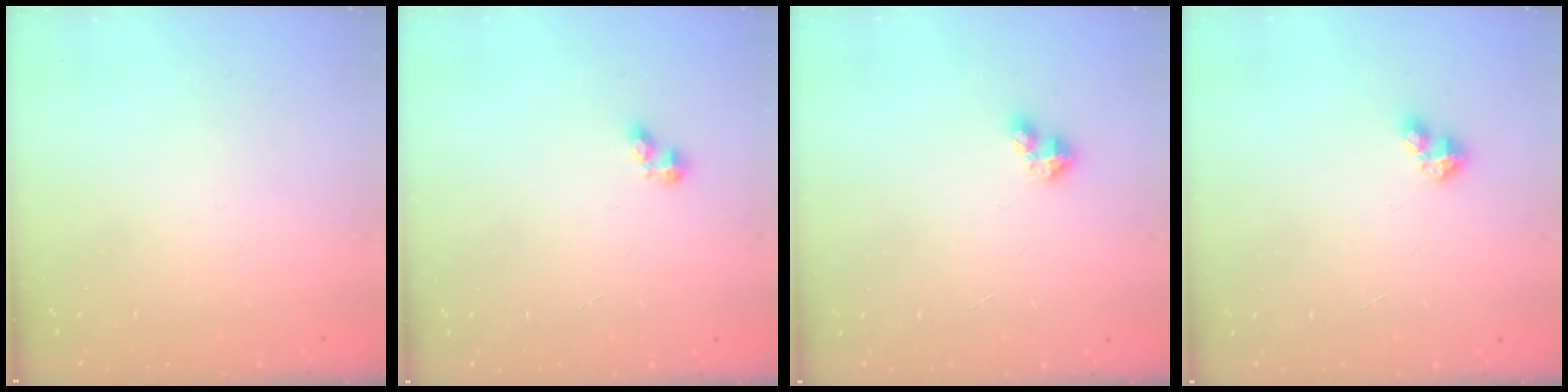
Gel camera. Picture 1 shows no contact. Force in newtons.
{"total": 3.4, "press": 3.4, "slide": 0.5}
{"total": 2.8, "press": 2.8, "slide": 0.2}
{"total": 2.8, "press": 2.8, "slide": 0.2}